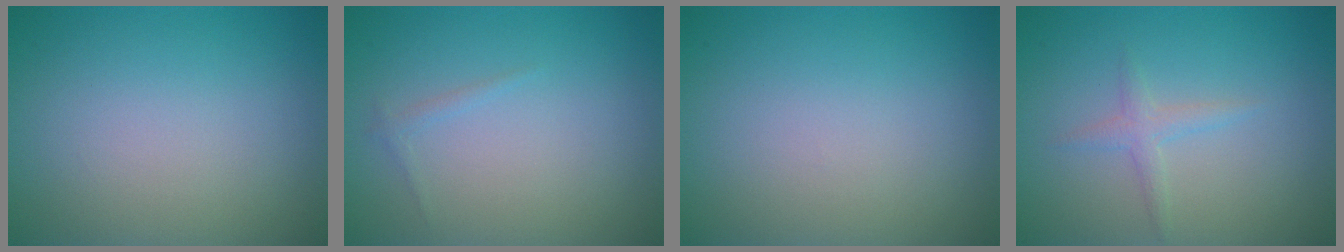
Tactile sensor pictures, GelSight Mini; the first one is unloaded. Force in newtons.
{"total": 0.6, "press": 0.6, "slide": 0.0}
{"total": 0.0}
{"total": 1.4, "press": 1.4, "slide": 0.1}